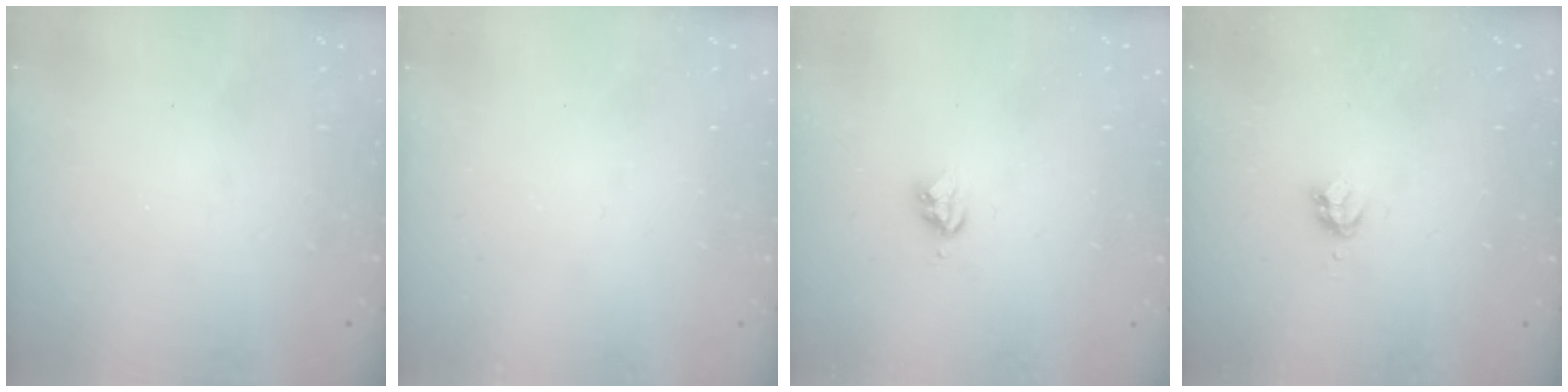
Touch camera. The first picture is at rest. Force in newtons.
{"total": 0.0}
{"total": 3.6, "press": 3.6, "slide": 0.5}
{"total": 3.6, "press": 3.5, "slide": 0.4}